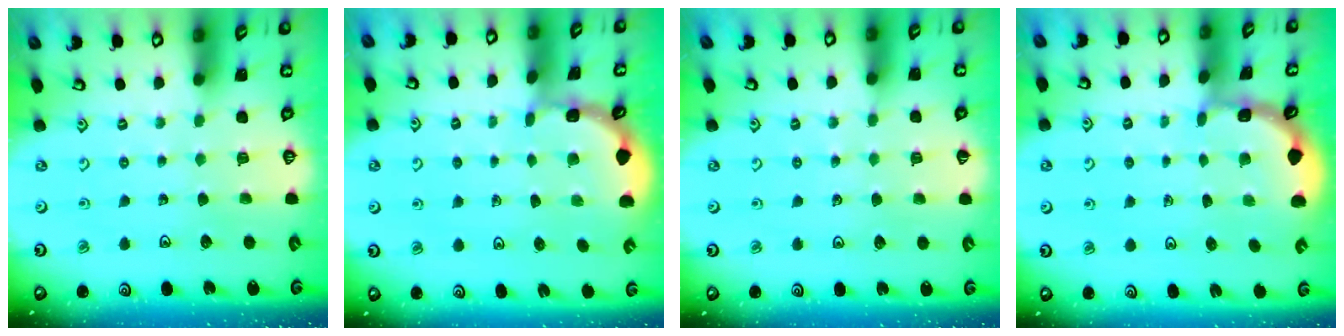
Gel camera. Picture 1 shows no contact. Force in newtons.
{"total": 1.7, "press": 1.7, "slide": 0.1}
{"total": 2.1, "press": 2.1, "slide": 0.4}
{"total": 1.7, "press": 1.7, "slide": 0.1}